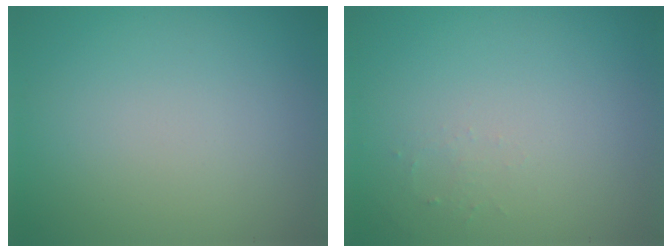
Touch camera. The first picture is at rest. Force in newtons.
{"total": 0.8, "press": 0.8, "slide": 0.3}